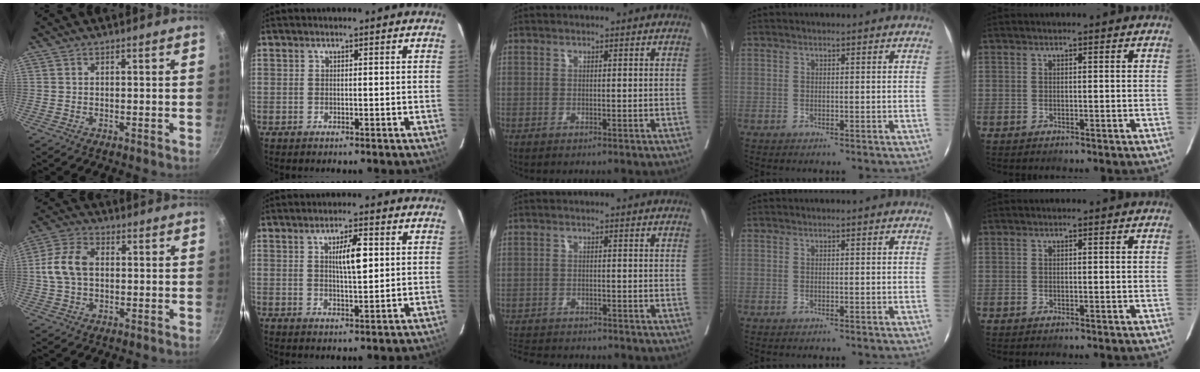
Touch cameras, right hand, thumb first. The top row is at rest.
{"thumb": {"total": 8.7, "force": [0.5, 5.8, 6.4], "torque": [-0.132, 0.021, 0.006]}, "index": {"total": 5.3, "force": [1.3, 1.0, 5.1], "torque": [-0.087, 0.003, 0.024]}, "middle": {"total": 8.8, "force": [-8.1, 1.9, 2.7], "torque": [-0.046, -0.007, -0.118]}}